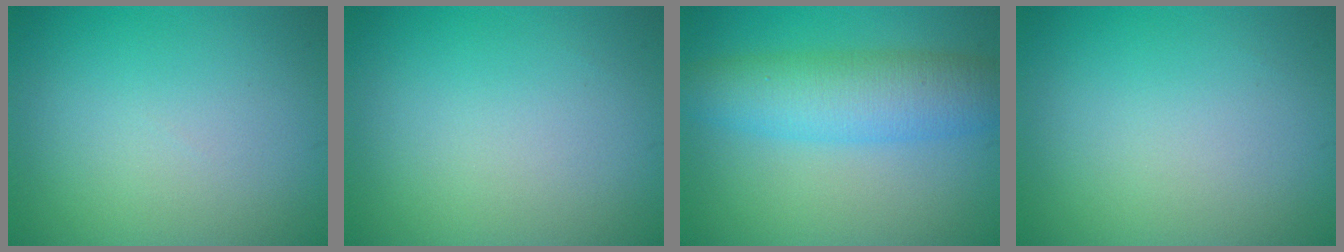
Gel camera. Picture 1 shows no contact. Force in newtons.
{"total": 0.0}
{"total": 6.2, "press": 6.2, "slide": 0.3}
{"total": 0.0}